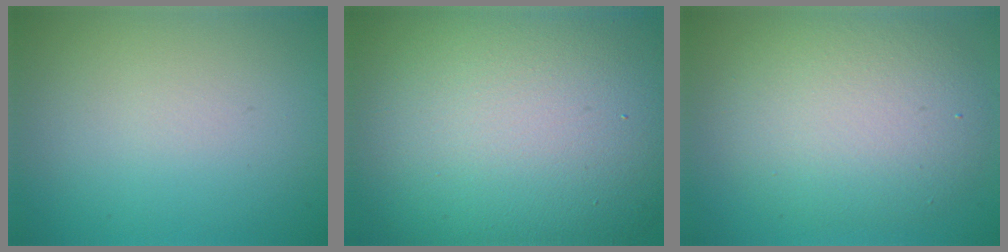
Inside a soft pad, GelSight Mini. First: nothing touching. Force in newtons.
{"total": 19.4, "press": 19.4, "slide": 0.6}
{"total": 7.0, "press": 7.0, "slide": 0.4}